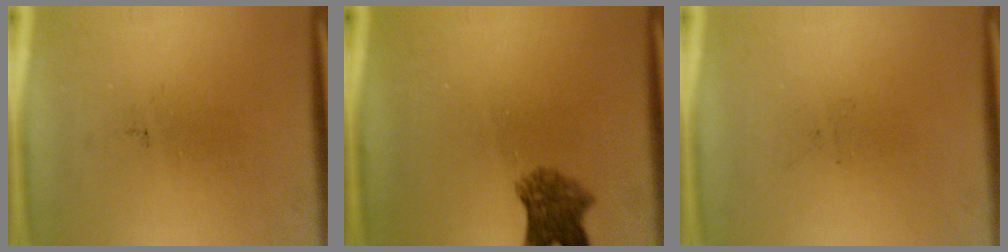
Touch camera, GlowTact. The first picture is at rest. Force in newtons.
{"total": 5.3}
{"total": 0.0}